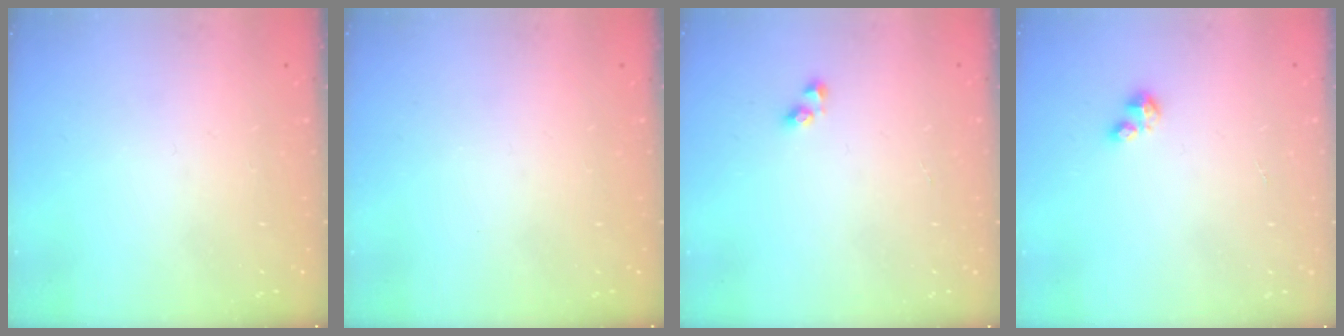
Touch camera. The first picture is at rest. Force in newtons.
{"total": 0.0}
{"total": 2.9, "press": 2.8, "slide": 0.3}
{"total": 2.0, "press": 2.0, "slide": 0.4}